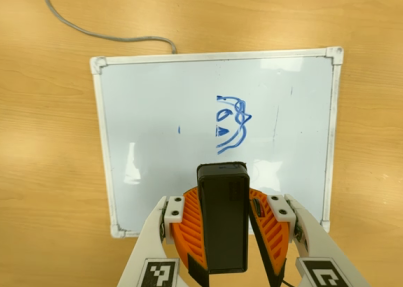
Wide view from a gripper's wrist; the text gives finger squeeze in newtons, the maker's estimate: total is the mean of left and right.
{"total": 7.9, "left": 8.9, "right": 7.0}